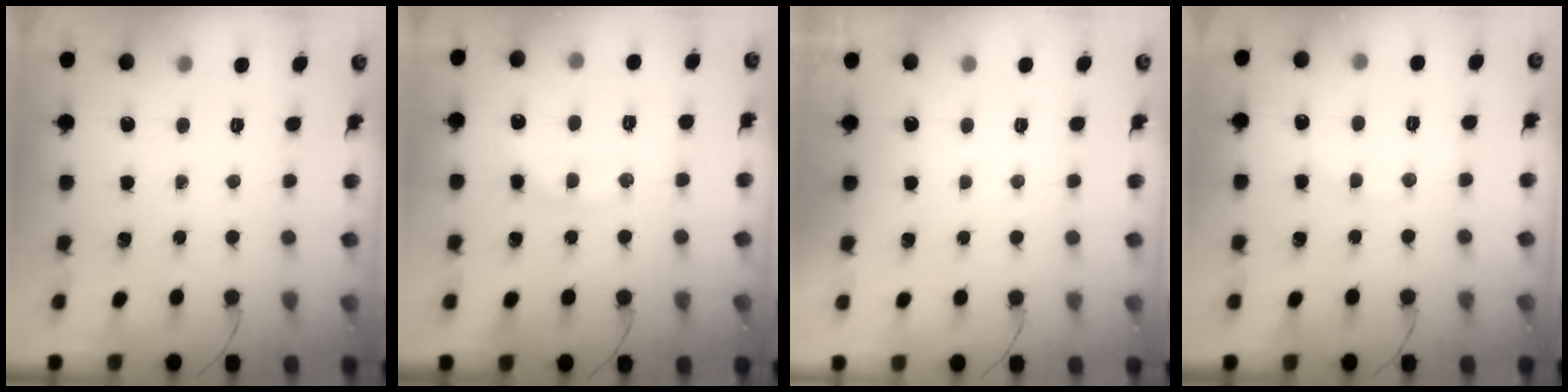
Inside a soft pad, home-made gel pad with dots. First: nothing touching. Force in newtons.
{"total": 10.7, "press": 10.7, "slide": 0.8}
{"total": 3.0, "press": 3.0, "slide": 0.1}
{"total": 5.6, "press": 5.4, "slide": 1.7}